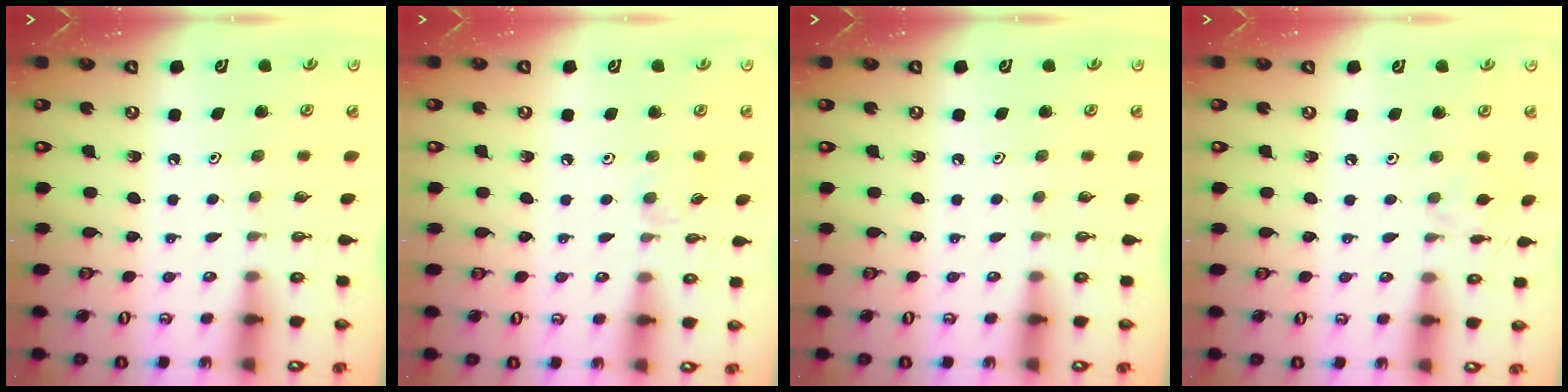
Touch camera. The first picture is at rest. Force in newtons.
{"total": 4.0, "press": 4.0, "slide": 0.6}
{"total": 0.0}
{"total": 2.4, "press": 2.4, "slide": 0.5}